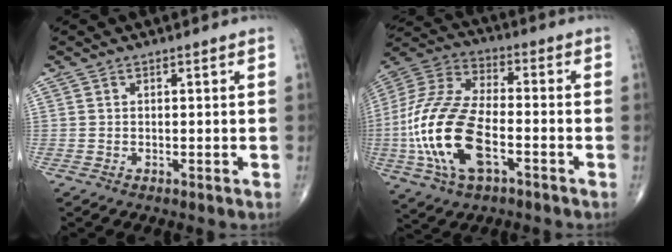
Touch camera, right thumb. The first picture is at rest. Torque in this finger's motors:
{"motor_torque": [0.30, 0.72, 2.17, -0.01, 0.68]}